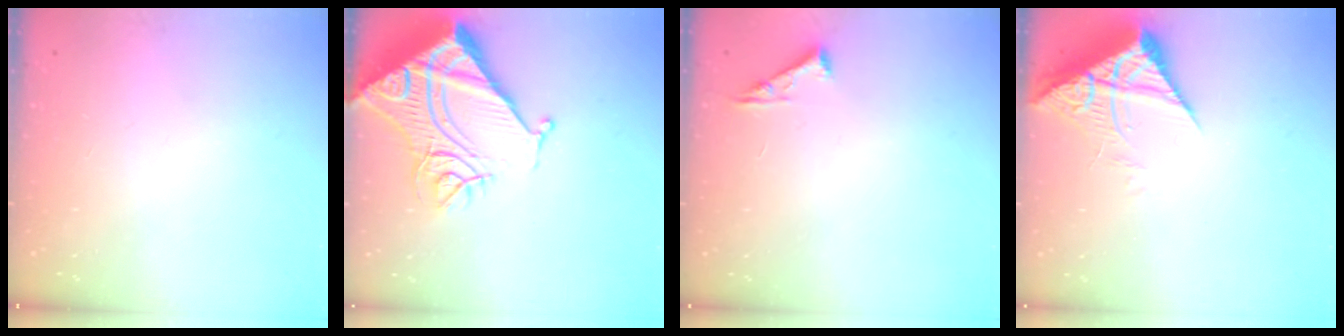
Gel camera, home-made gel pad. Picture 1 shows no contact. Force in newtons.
{"total": 23.6, "press": 23.4, "slide": 3.0}
{"total": 5.3, "press": 5.2, "slide": 0.7}
{"total": 7.2, "press": 7.1, "slide": 0.9}